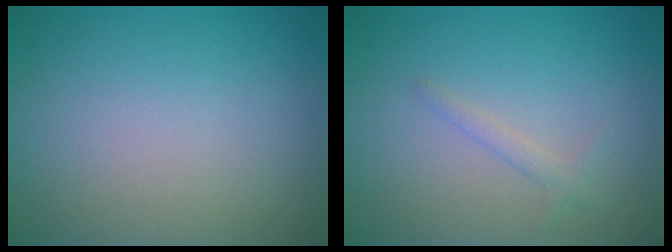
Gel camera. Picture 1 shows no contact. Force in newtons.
{"total": 1.0, "press": 1.0, "slide": 0.0}